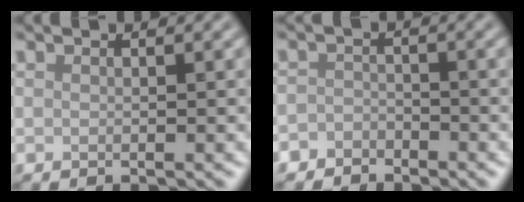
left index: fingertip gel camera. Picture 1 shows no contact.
{"total": 1.8, "force": [-1.4, 1.0, -0.1], "torque": [0.006, 0.007, -0.031]}